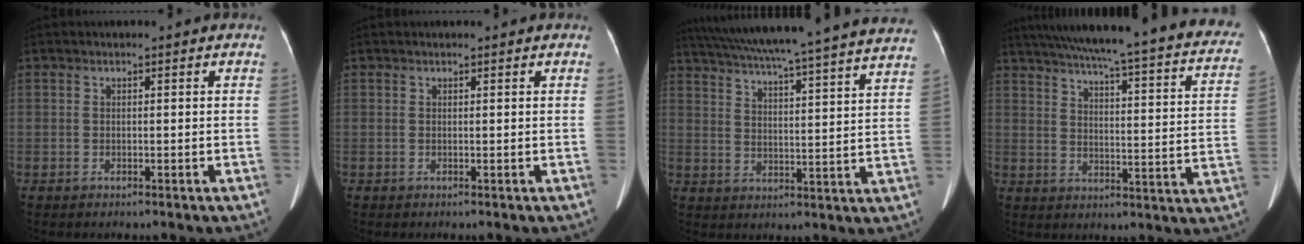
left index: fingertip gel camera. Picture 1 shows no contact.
{"total": 0.0}
{"total": 31.5, "force": [28.4, 0.3, 13.6], "torque": [-0.227, -0.037, 0.361]}
{"total": 33.0, "force": [28.3, 3.9, 16.5], "torque": [-0.214, -0.053, 0.336]}